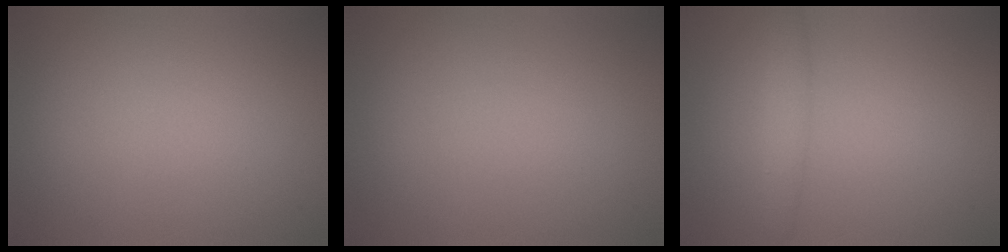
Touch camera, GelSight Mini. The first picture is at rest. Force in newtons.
{"total": 0.0}
{"total": 1.9, "press": 1.9, "slide": 0.1}